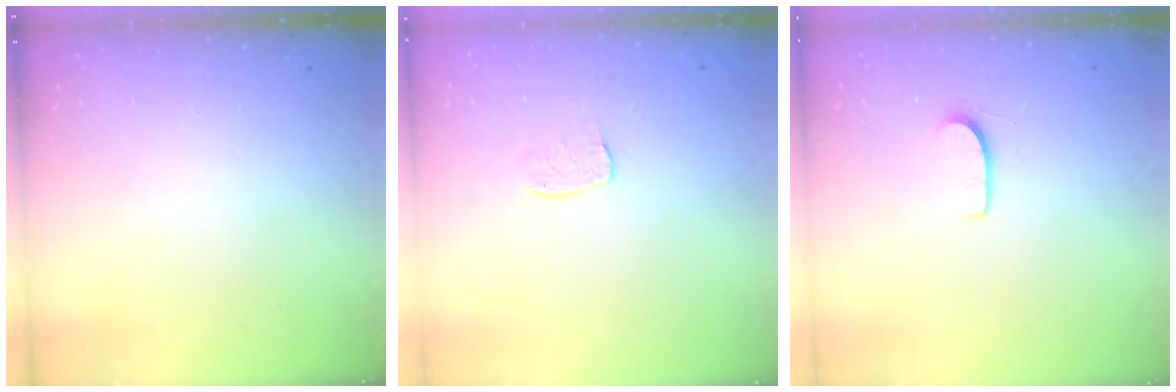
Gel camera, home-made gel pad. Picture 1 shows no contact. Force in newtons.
{"total": 5.0, "press": 5.0, "slide": 0.3}
{"total": 5.8, "press": 5.8, "slide": 0.4}